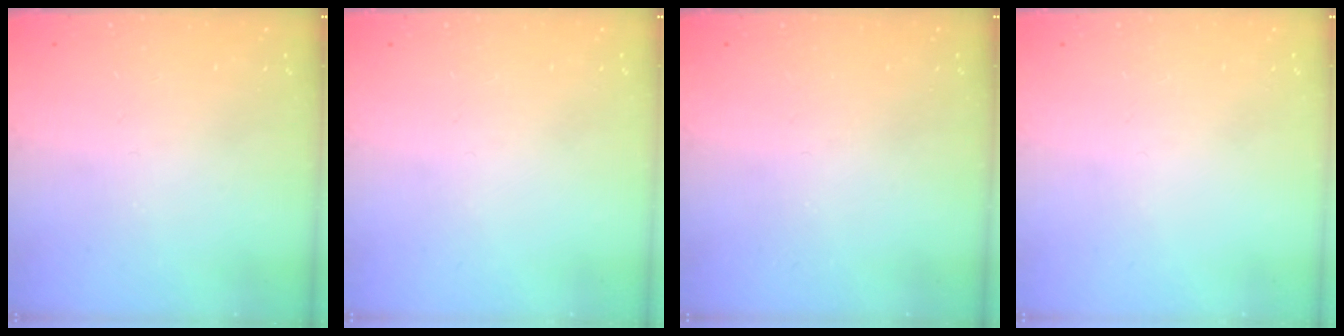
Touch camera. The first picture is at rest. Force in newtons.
{"total": 0.0}
{"total": 0.0}
{"total": 0.0}